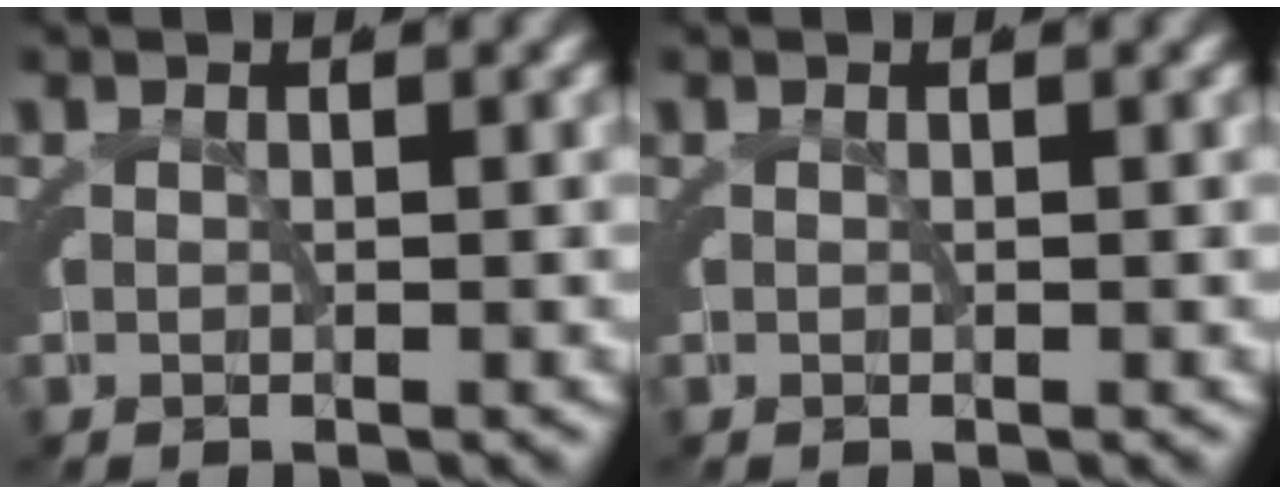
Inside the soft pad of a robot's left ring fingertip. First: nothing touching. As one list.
[{"total": 0.0}]